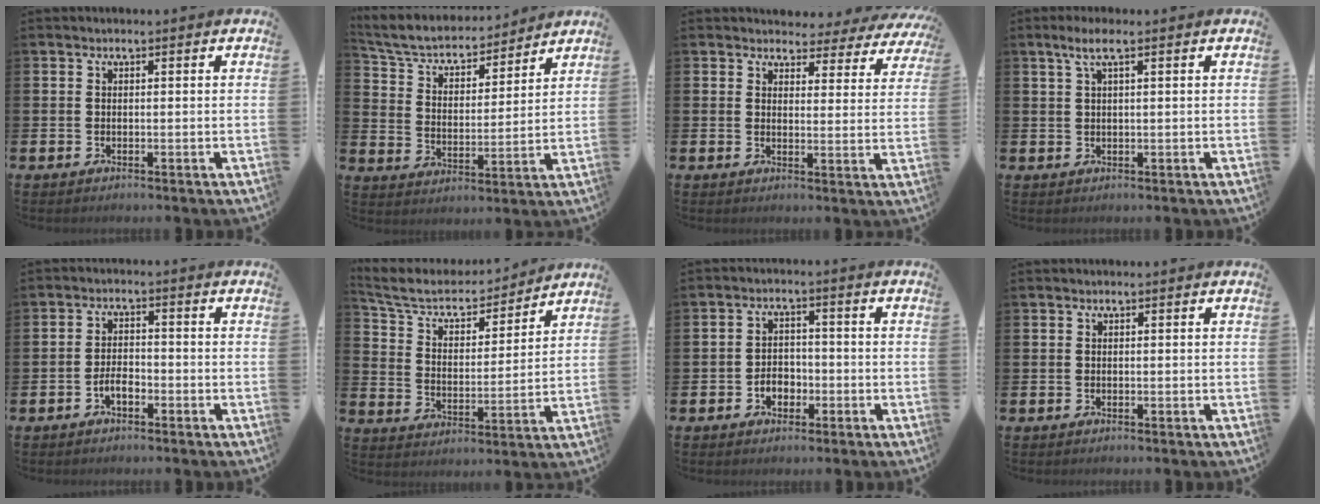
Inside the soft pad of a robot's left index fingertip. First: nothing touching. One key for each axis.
{"total": 6.0, "fx": 5.6, "fy": 1.8, "fz": 1.4, "tx": -0.062, "ty": -0.042, "tz": 0.093}
{"total": 3.3, "fx": 3.0, "fy": 1.4, "fz": 0.1, "tx": -0.008, "ty": -0.027, "tz": 0.047}
{"total": 2.7, "fx": 1.5, "fy": 0.4, "fz": 2.3, "tx": -0.052, "ty": 0.006, "tz": 0.026}
{"total": 2.6, "fx": -1.3, "fy": 1.3, "fz": 1.8, "tx": -0.033, "ty": 0.005, "tz": -0.027}
{"total": 7.4, "fx": 6.7, "fy": 2.6, "fz": 1.8, "tx": -0.078, "ty": -0.047, "tz": 0.114}
{"total": 3.1, "fx": -1.3, "fy": 2.4, "fz": 1.4, "tx": -0.022, "ty": 0.002, "tz": -0.031}
{"total": 0.0}